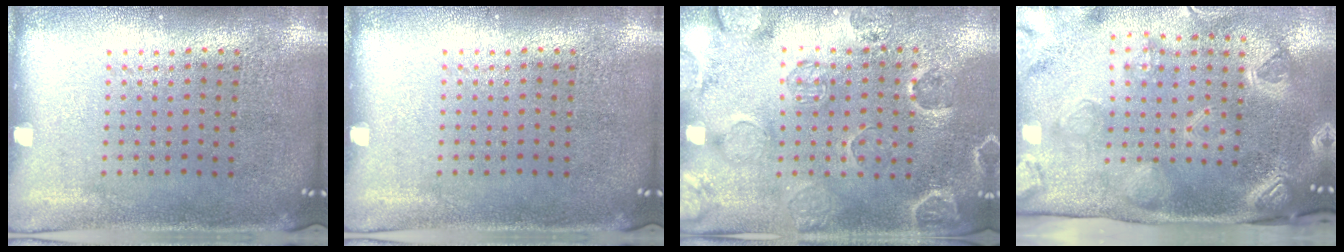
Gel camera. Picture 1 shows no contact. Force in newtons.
{"total": 0.0}
{"total": 2.4, "press": 2.1, "slide": 1.3}
{"total": 3.9, "press": 2.9, "slide": 2.6}